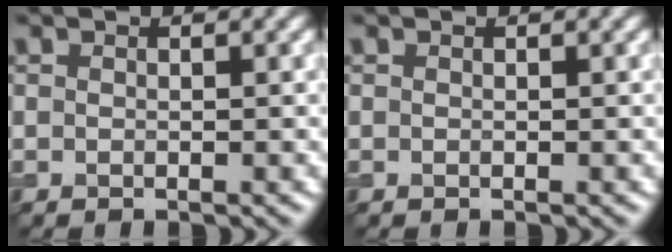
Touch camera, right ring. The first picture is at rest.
{"total": 0.0}